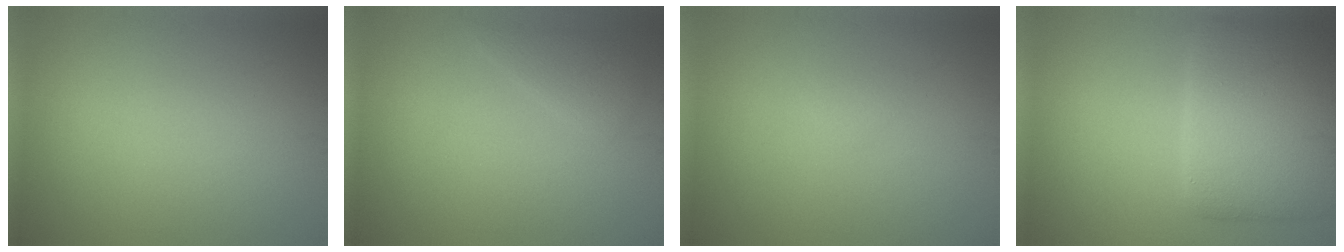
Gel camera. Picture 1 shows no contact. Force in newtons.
{"total": 1.4, "press": 1.4, "slide": 0.1}
{"total": 0.6, "press": 0.6, "slide": 0.1}
{"total": 7.8, "press": 7.8, "slide": 0.3}